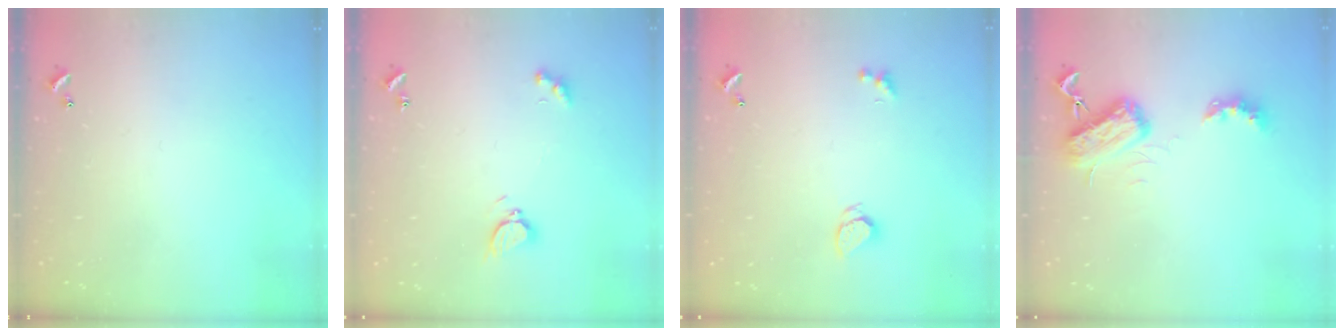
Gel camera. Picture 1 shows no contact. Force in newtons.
{"total": 3.2, "press": 3.1, "slide": 0.8}
{"total": 1.7, "press": 1.7, "slide": 0.2}
{"total": 6.2, "press": 6.2, "slide": 0.8}